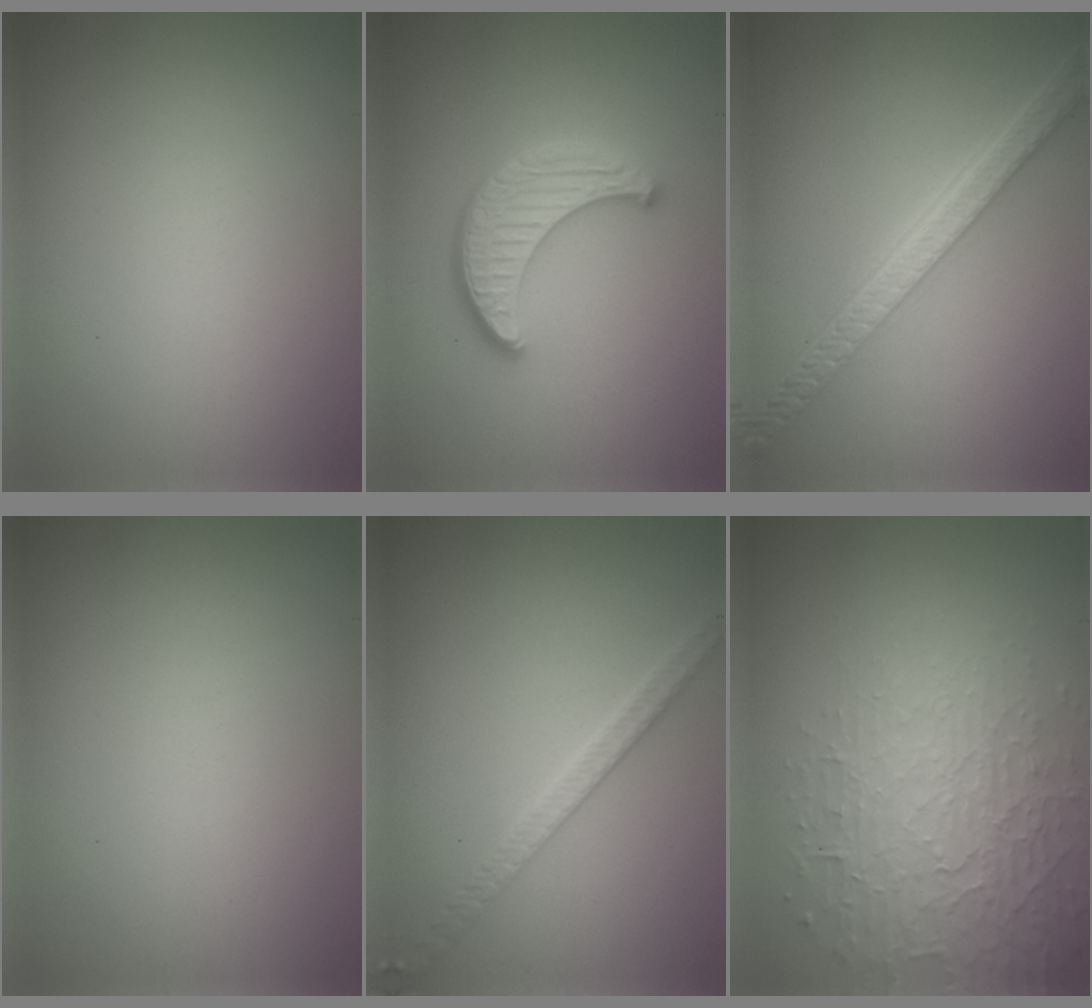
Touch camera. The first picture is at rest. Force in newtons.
{"total": 3.8, "press": 3.5, "slide": 1.4}
{"total": 5.7, "press": 4.4, "slide": 3.6}
{"total": 0.0}
{"total": 2.5, "press": 2.4, "slide": 0.4}
{"total": 4.6, "press": 4.1, "slide": 2.2}